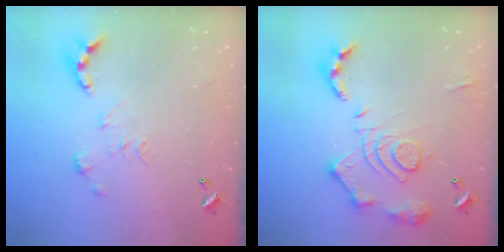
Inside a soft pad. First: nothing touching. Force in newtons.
{"total": 16.6, "press": 16.6, "slide": 1.7}